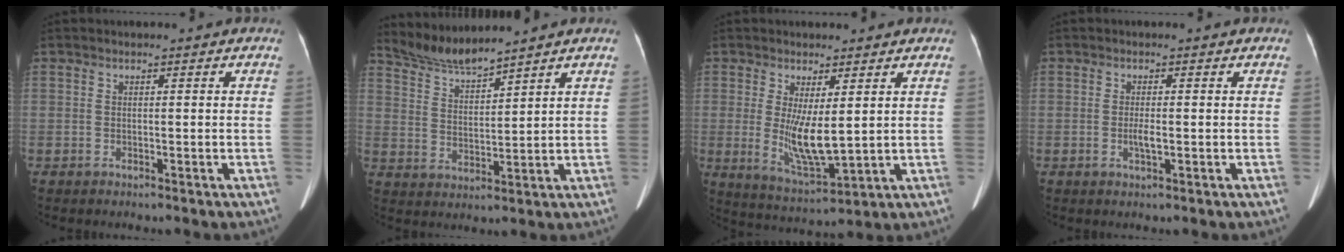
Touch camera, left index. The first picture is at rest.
{"total": 6.0, "force": [5.8, -1.3, 1.2], "torque": [-0.035, -0.002, 0.123]}
{"total": 7.5, "force": [0.8, 1.6, 7.3], "torque": [-0.144, -0.025, 0.026]}
{"total": 1.6, "force": [-0.3, 0.3, 1.6], "torque": [-0.033, 0.000, -0.006]}